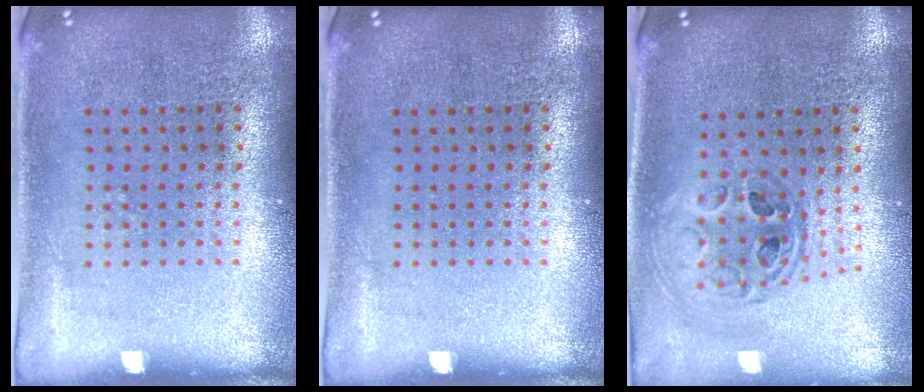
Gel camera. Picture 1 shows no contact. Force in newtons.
{"total": 0.0}
{"total": 0.9, "press": 0.9, "slide": 0.2}